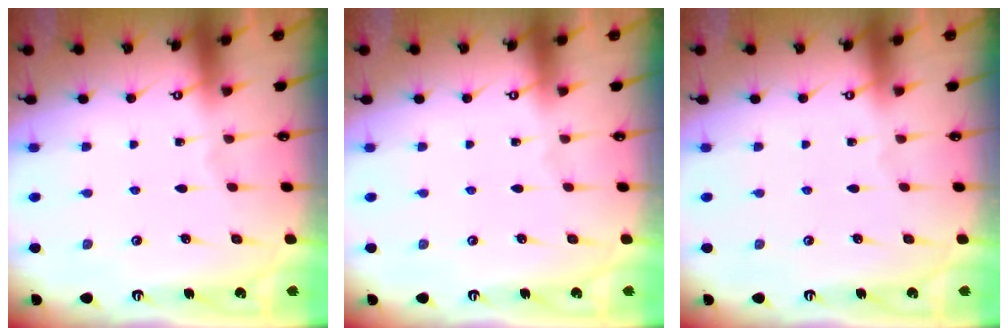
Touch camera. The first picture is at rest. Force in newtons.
{"total": 0.0}
{"total": 0.0}